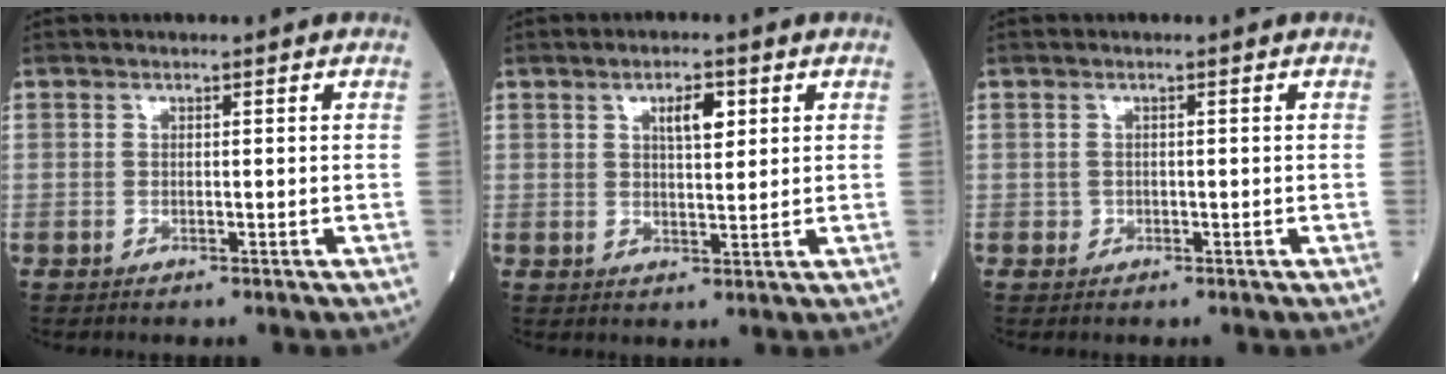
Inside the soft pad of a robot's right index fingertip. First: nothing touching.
{"total": 4.0, "force": [1.8, 1.3, 3.4], "torque": [-0.055, 0.001, 0.028]}
{"total": 0.6, "force": [-0.1, 0.6, 0.1], "torque": [0.002, 0.004, -0.002]}